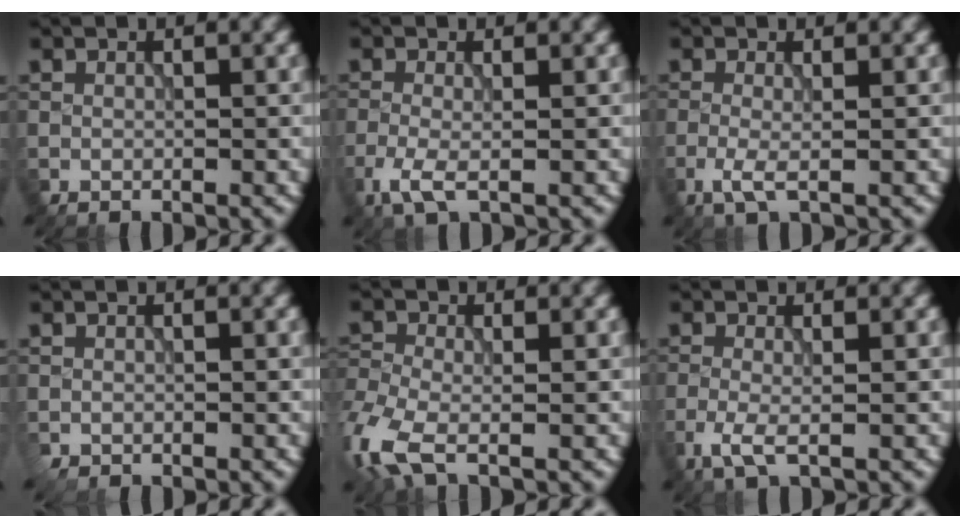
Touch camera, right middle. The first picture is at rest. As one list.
[{"total": 2.8, "force": [-1.4, 0.9, 2.2], "torque": [-0.055, -0.006, -0.033]}, {"total": 2.0, "force": [-0.8, 0.4, 1.7], "torque": [-0.042, -0.004, -0.022]}, {"total": 0.8, "force": [-0.5, 0.5, 0.4], "torque": [-0.010, -0.005, -0.008]}, {"total": 5.7, "force": [-2.9, 2.7, 4.2], "torque": [-0.104, -0.012, -0.072]}, {"total": 2.3, "force": [-1.1, 0.6, 1.9], "torque": [-0.048, -0.006, -0.027]}]